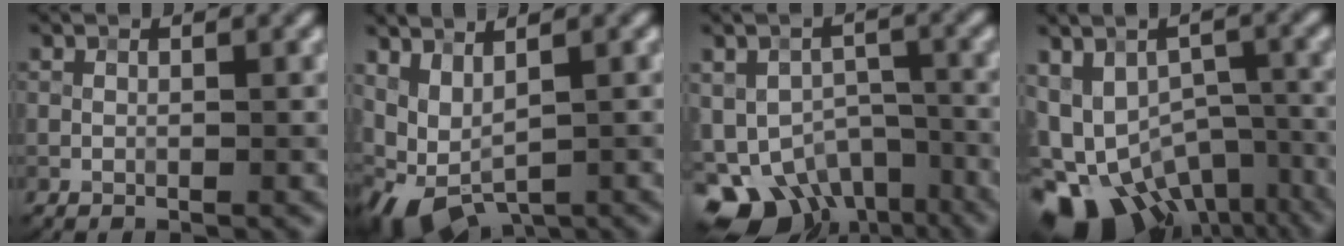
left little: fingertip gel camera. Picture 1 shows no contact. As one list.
[{"total": 4.8, "force": [0.0, 2.6, 4.1], "torque": [-0.096, -0.009, 0.010]}, {"total": 10.4, "force": [-6.8, 6.1, 4.9], "torque": [-0.077, -0.016, -0.098]}, {"total": 14.9, "force": [-8.4, 9.6, 7.6], "torque": [-0.127, -0.031, -0.095]}]